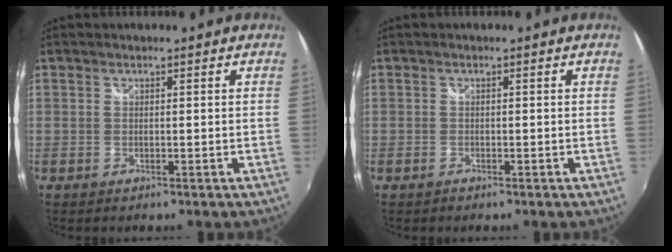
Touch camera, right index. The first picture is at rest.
{"total": 0.7, "force": [-0.6, 0.4, 0.1], "torque": [-0.003, -0.001, -0.012]}